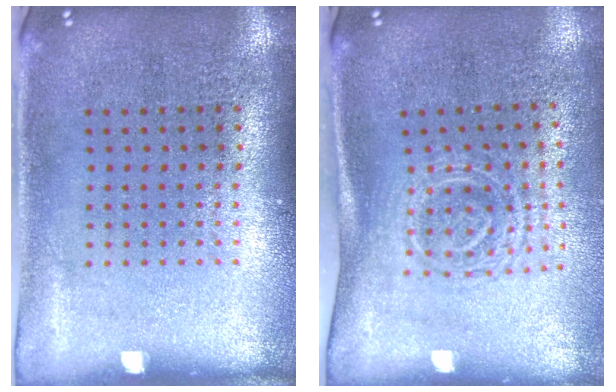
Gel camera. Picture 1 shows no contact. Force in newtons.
{"total": 1.7, "press": 1.3, "slide": 1.1}